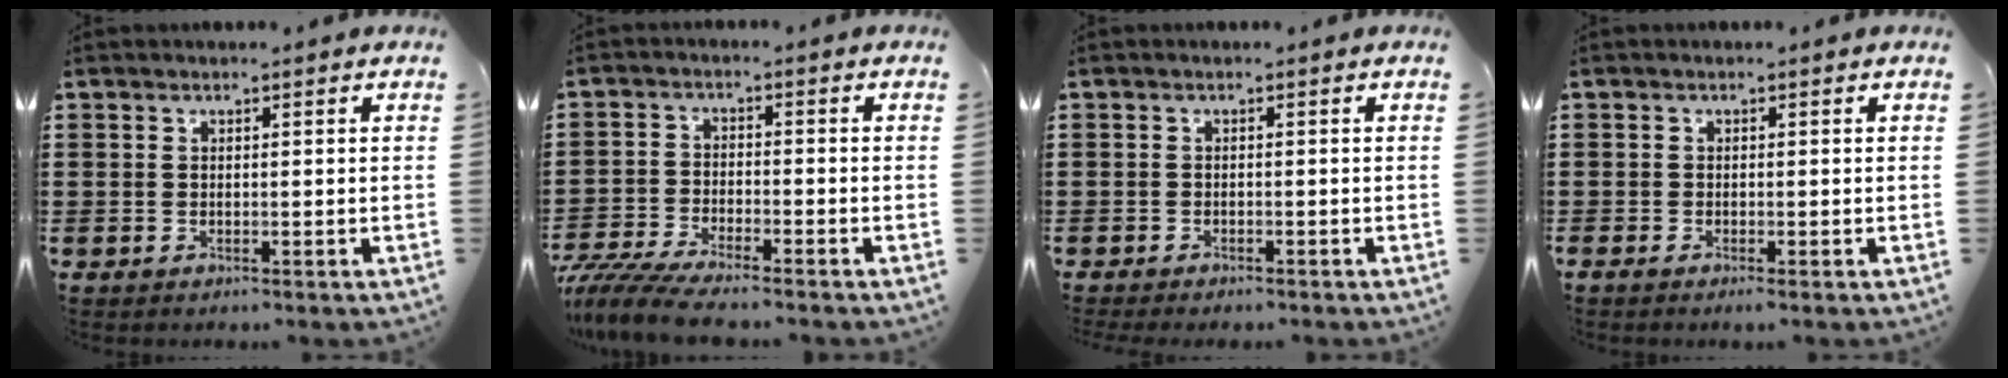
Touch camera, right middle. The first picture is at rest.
{"total": 5.4, "force": [-5.2, 0.1, 1.6], "torque": [-0.048, -0.014, -0.105]}
{"total": 1.0, "force": [-1.0, 0.1, 0.0], "torque": [0.000, -0.004, -0.021]}
{"total": 0.5, "force": [-0.3, -0.1, 0.4], "torque": [-0.009, -0.005, -0.004]}